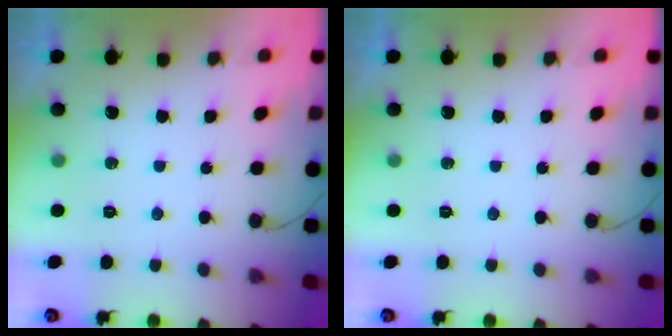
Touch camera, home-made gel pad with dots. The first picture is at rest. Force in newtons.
{"total": 0.0}